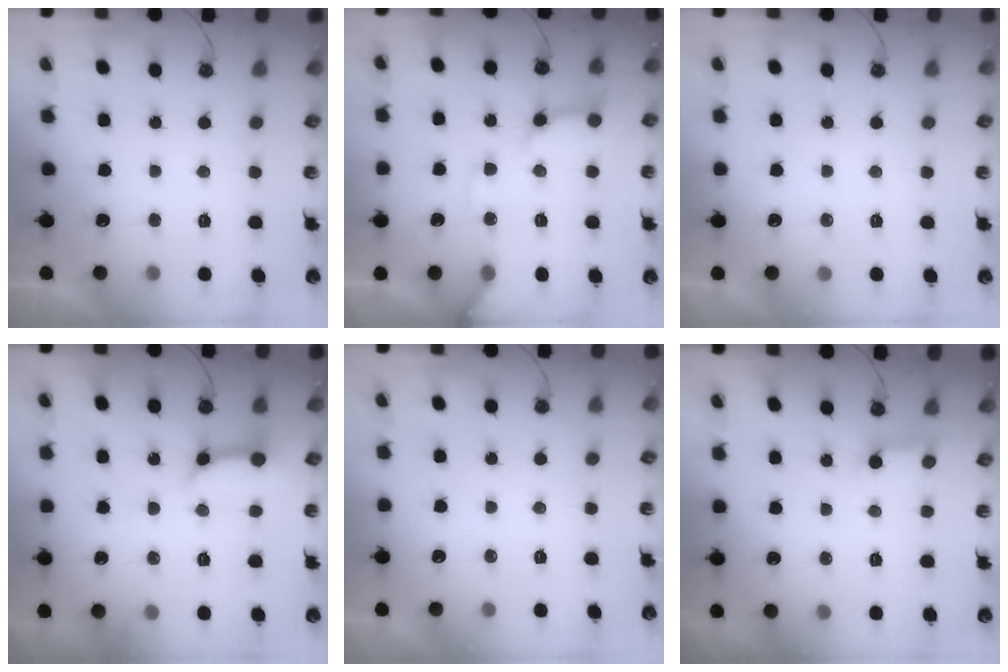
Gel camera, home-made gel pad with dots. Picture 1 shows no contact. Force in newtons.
{"total": 11.8, "press": 11.7, "slide": 1.7}
{"total": 0.0}
{"total": 10.5, "press": 10.4, "slide": 1.4}
{"total": 0.0}
{"total": 3.5, "press": 3.4, "slide": 0.7}